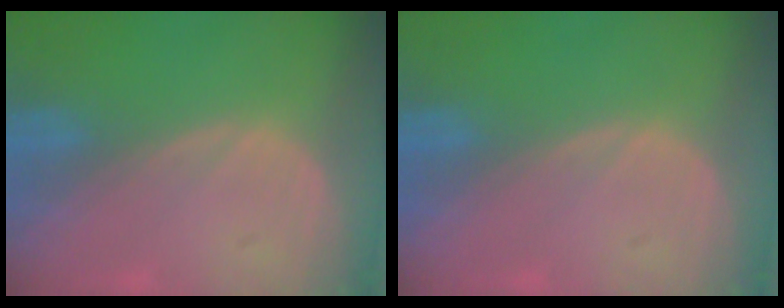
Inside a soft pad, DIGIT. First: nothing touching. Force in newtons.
{"total": 0.0}